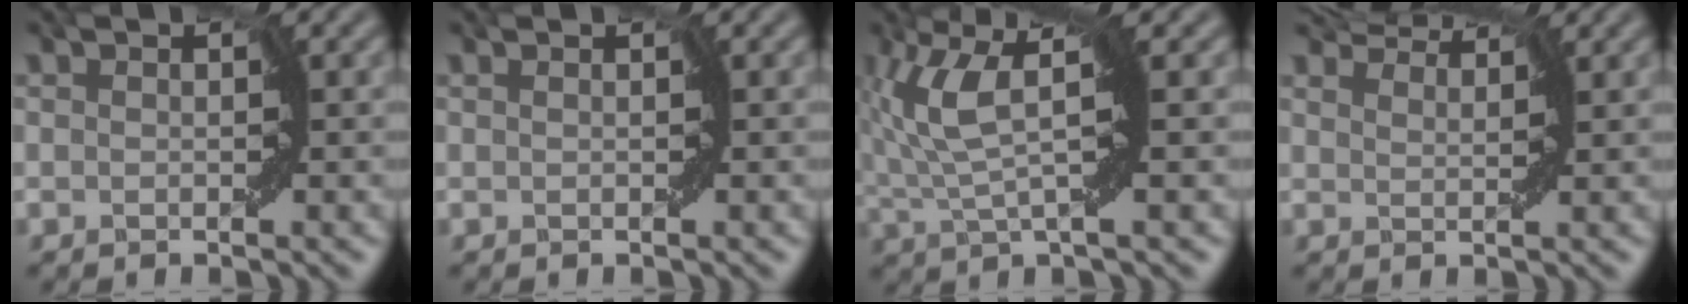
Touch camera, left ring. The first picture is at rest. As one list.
[{"total": 0.0}, {"total": 4.7, "force": [1.4, 1.0, 4.4], "torque": [-0.103, 0.004, 0.027]}, {"total": 3.1, "force": [3.0, 0.3, 0.6], "torque": [-0.017, 0.007, 0.041]}]